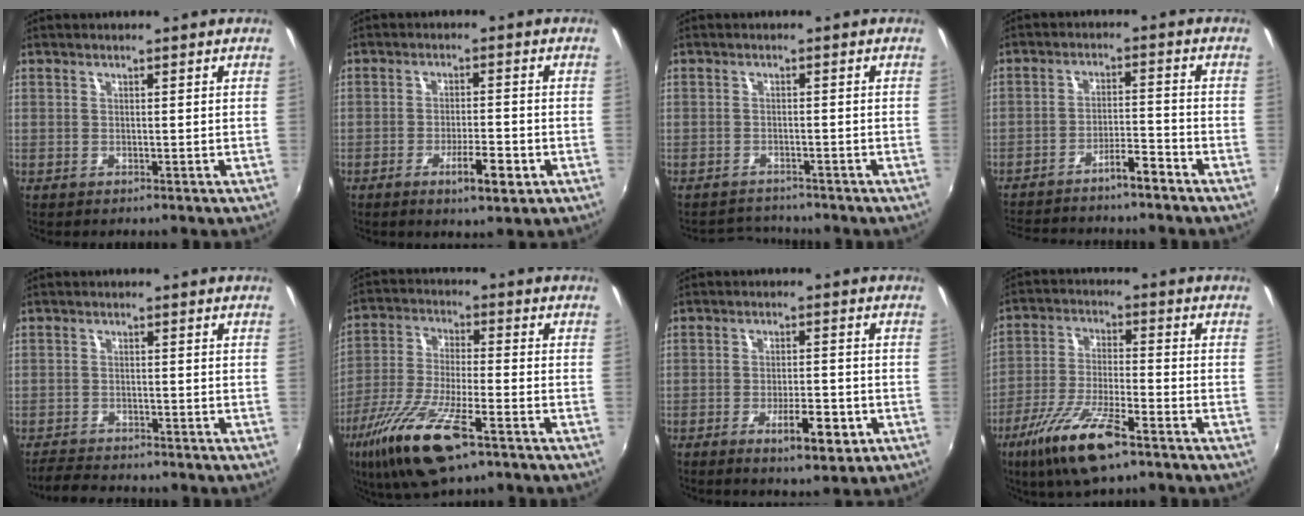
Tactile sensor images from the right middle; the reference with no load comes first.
{"total": 5.7, "force": [-2.7, 1.1, 4.9], "torque": [-0.093, -0.008, -0.040]}
{"total": 4.3, "force": [-4.2, 0.9, 0.1], "torque": [-0.017, 0.004, -0.068]}
{"total": 7.9, "force": [-7.0, 0.3, 3.5], "torque": [-0.073, 0.020, -0.115]}
{"total": 4.4, "force": [-4.2, 1.2, 0.7], "torque": [-0.036, -0.002, -0.076]}
{"total": 16.0, "force": [-9.2, 4.2, 12.5], "torque": [-0.259, -0.041, -0.178]}
{"total": 6.8, "force": [-3.1, 2.0, 5.8], "torque": [-0.105, -0.007, -0.040]}
{"total": 12.9, "force": [-8.1, 3.0, 9.7], "torque": [-0.203, -0.026, -0.153]}